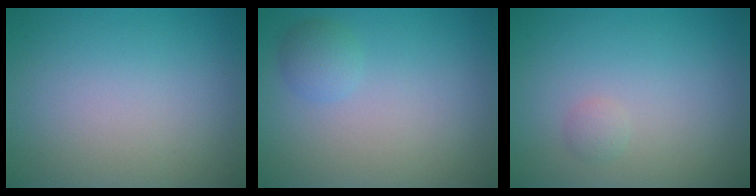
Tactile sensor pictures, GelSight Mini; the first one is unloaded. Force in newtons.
{"total": 1.5, "press": 1.5, "slide": 0.1}
{"total": 0.7, "press": 0.7, "slide": 0.0}